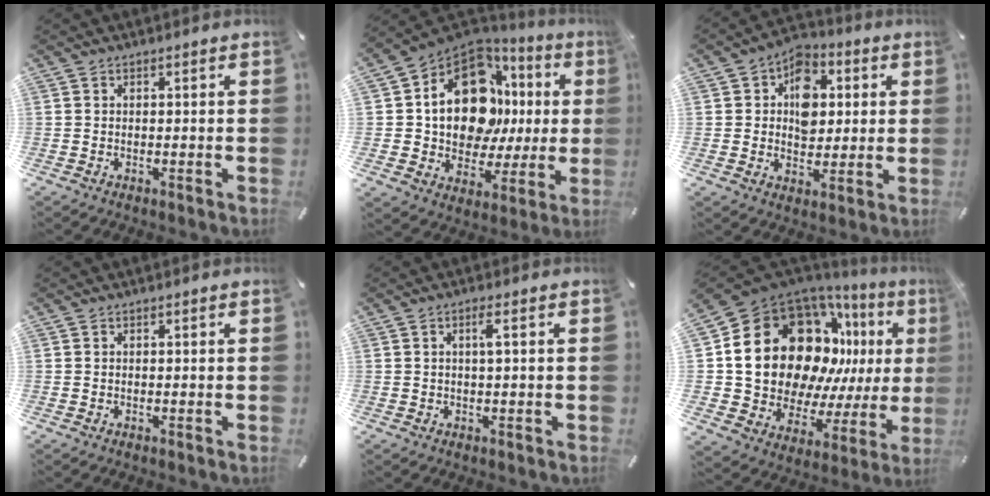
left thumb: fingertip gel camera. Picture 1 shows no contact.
{"total": 17.8, "force": [4.3, 12.6, 11.8], "torque": [-0.205, -0.030, 0.076]}
{"total": 9.6, "force": [1.4, 7.9, 5.3], "torque": [-0.068, 0.003, 0.023]}
{"total": 0.0}
{"total": 2.6, "force": [0.5, 0.3, 2.5], "torque": [-0.049, 0.002, 0.006]}
{"total": 23.7, "force": [7.3, 17.5, 14.2], "torque": [-0.246, -0.081, 0.166]}